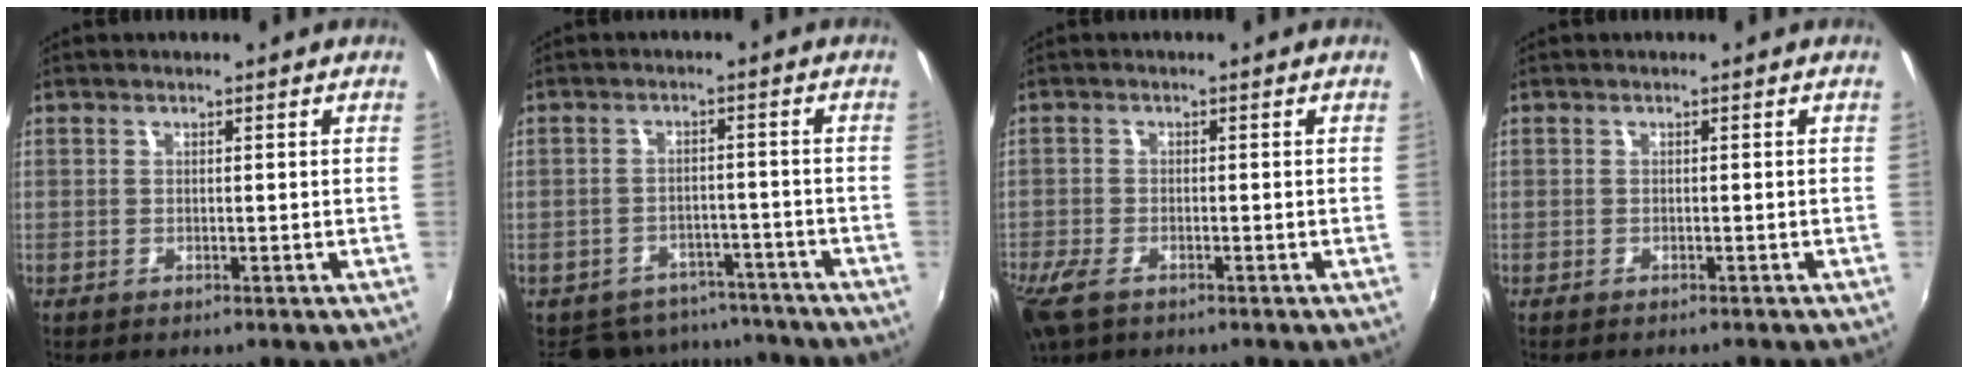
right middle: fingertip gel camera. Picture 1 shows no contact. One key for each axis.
{"total": 10.9, "fx": -9.3, "fy": 5.3, "fz": 2.1, "tx": -0.054, "ty": 0.010, "tz": -0.120}
{"total": 6.2, "fx": -4.0, "fy": 2.8, "fz": 3.8, "tx": -0.102, "ty": -0.022, "tz": -0.080}
{"total": 1.4, "fx": -1.3, "fy": 0.3, "fz": 0.5, "tx": -0.013, "ty": -0.009, "tz": -0.019}